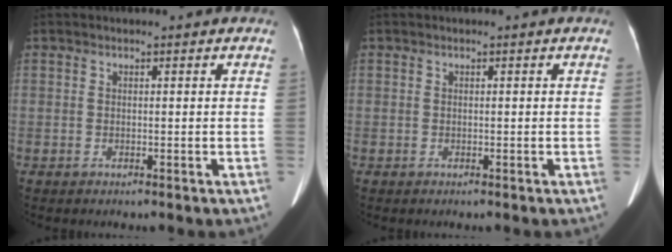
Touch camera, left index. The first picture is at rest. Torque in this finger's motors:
{"motor_torque": [0.02, 0.02, 0.03, 0.00]}